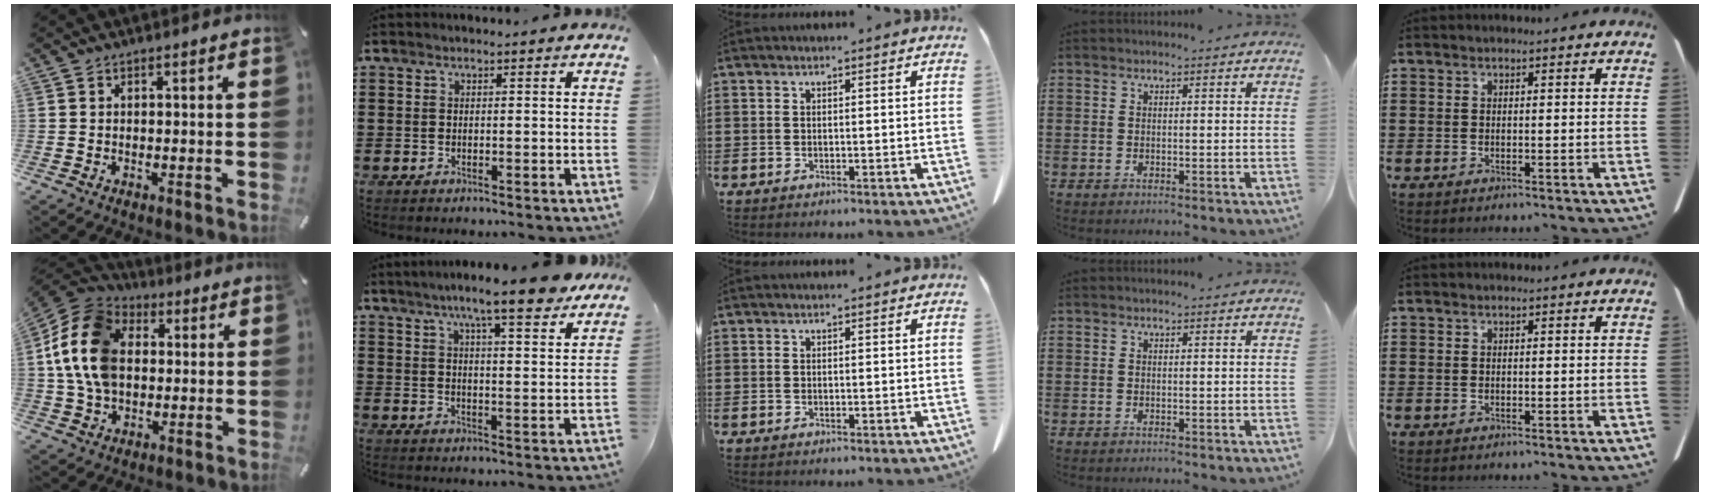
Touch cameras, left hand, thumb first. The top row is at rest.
{"thumb": {"total": 15.5, "force": [1.2, 12.2, 9.5], "torque": [-0.231, 0.012, 0.016]}, "index": {"total": 8.4, "force": [6.7, 0.7, 5.0], "torque": [-0.099, -0.021, 0.114]}}